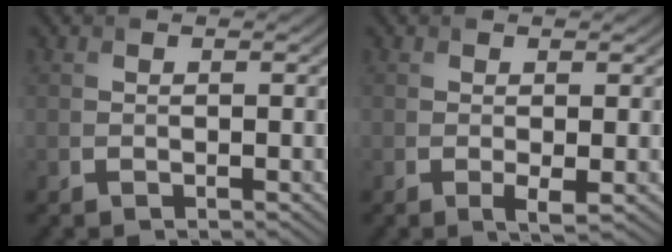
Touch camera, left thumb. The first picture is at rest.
{"total": 1.2, "force": [0.0, 0.1, 1.2], "torque": [-0.023, -0.008, -0.002]}